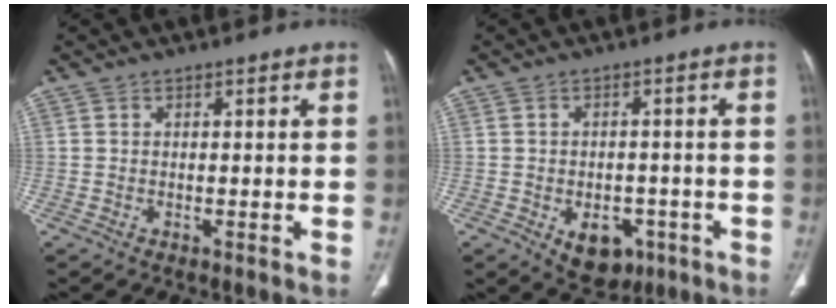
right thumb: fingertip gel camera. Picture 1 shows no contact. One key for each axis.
{"total": 7.8, "fx": -3.3, "fy": 5.4, "fz": 4.6, "tx": -0.039, "ty": 0.015, "tz": -0.032}